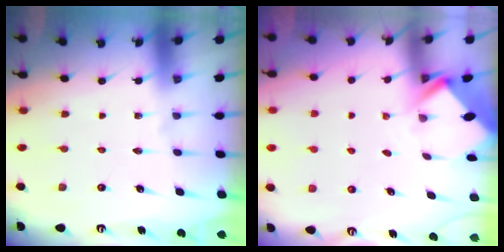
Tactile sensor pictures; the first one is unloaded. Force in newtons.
{"total": 2.1, "press": 2.1, "slide": 0.1}